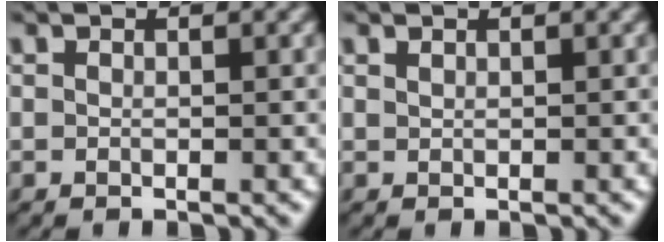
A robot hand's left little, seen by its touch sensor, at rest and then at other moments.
{"total": 0.0}